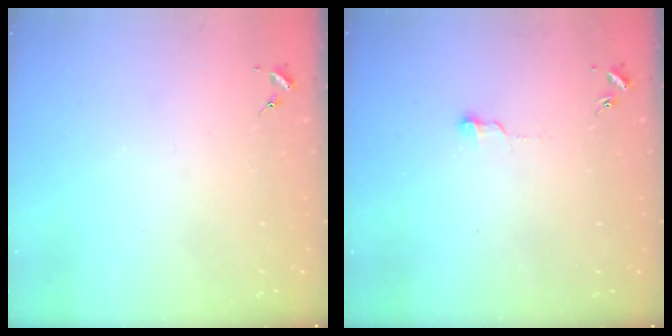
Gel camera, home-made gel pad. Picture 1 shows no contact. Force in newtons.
{"total": 4.0, "press": 4.0, "slide": 0.4}